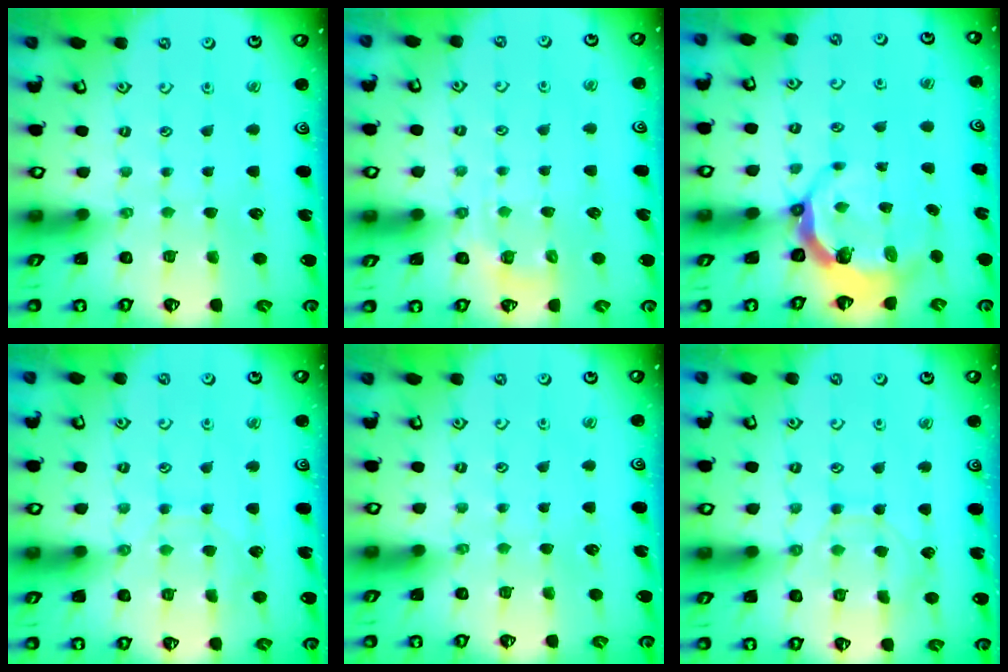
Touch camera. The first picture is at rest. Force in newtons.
{"total": 3.2, "press": 3.0, "slide": 1.1}
{"total": 5.5, "press": 4.1, "slide": 3.7}
{"total": 3.9, "press": 3.9, "slide": 0.5}
{"total": 0.0}
{"total": 8.4, "press": 8.3, "slide": 1.0}